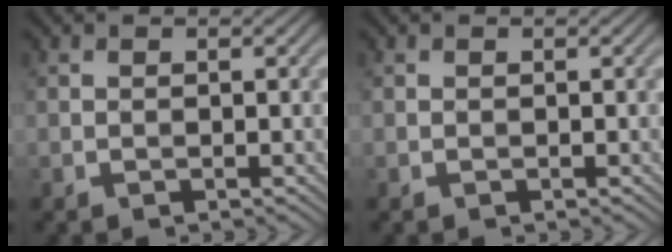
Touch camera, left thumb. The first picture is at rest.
{"total": 0.0}